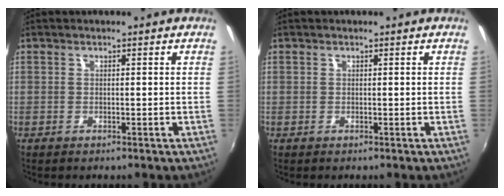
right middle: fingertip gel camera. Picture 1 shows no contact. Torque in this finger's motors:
{"motor_torque": [-0.15, -0.27, -0.27, -0.08]}